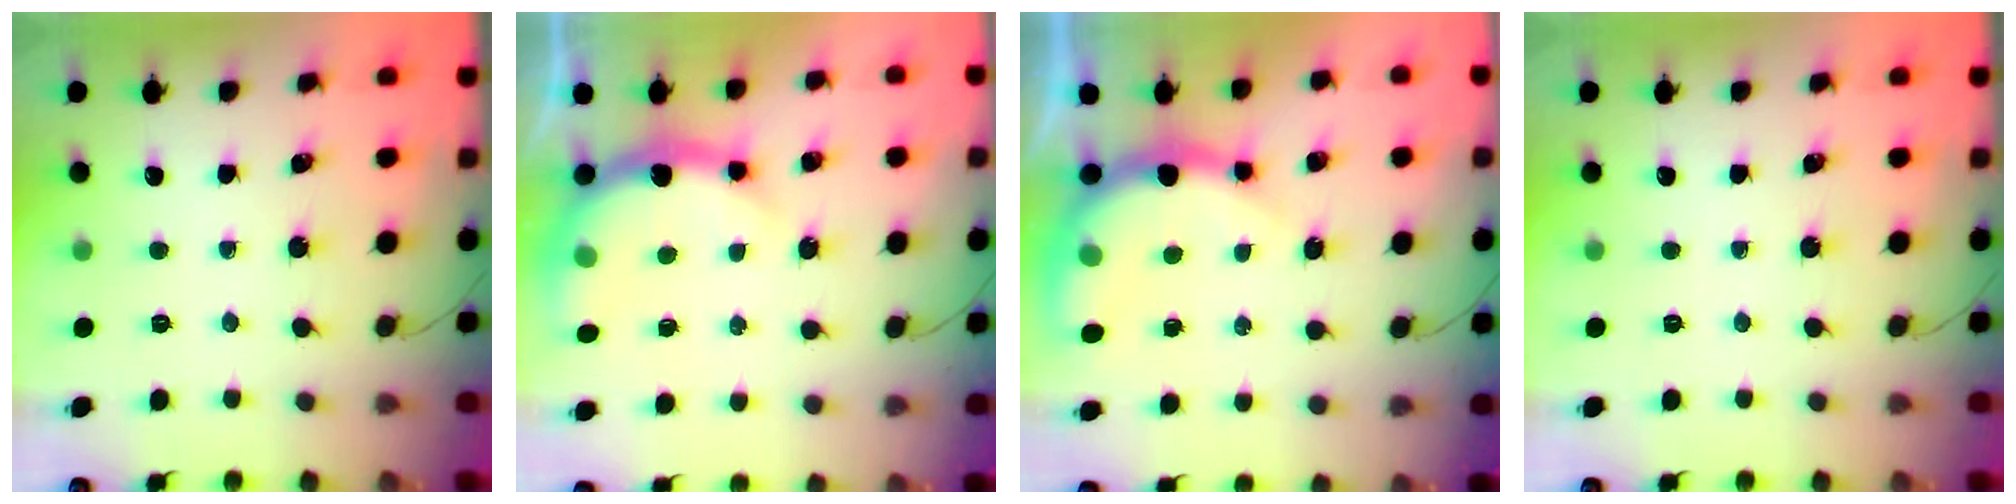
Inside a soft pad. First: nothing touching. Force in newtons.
{"total": 8.1, "press": 8.0, "slide": 1.2}
{"total": 9.4, "press": 9.3, "slide": 1.1}
{"total": 0.0}